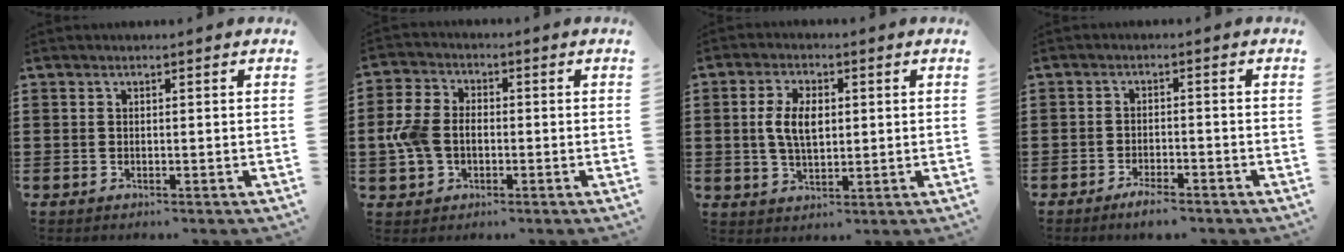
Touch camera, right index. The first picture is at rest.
{"total": 6.3, "force": [-0.9, 4.6, 4.2], "torque": [-0.119, 0.003, -0.026]}
{"total": 5.8, "force": [0.4, 3.0, 4.9], "torque": [-0.099, 0.005, 0.002]}
{"total": 2.6, "force": [-2.4, 0.2, 1.0], "torque": [-0.017, 0.003, -0.046]}